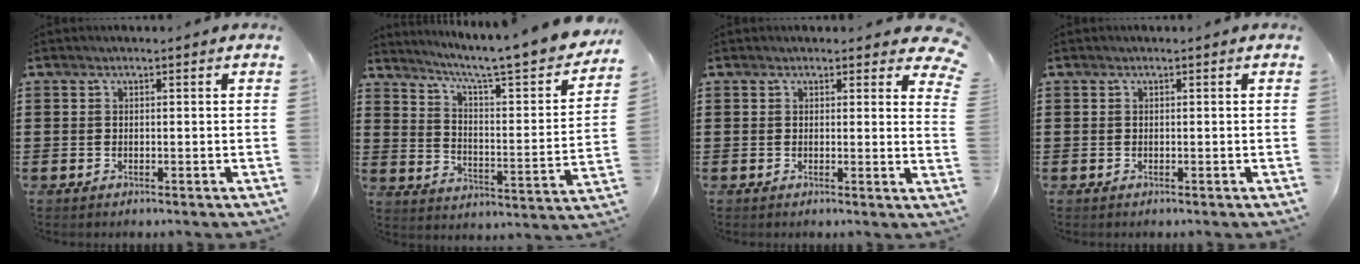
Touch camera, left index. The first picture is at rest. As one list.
[{"total": 6.4, "force": [5.3, 0.1, 3.6], "torque": [-0.079, -0.051, 0.076]}, {"total": 2.1, "force": [1.9, 0.6, 0.6], "torque": [-0.004, -0.008, 0.033]}, {"total": 0.0}]